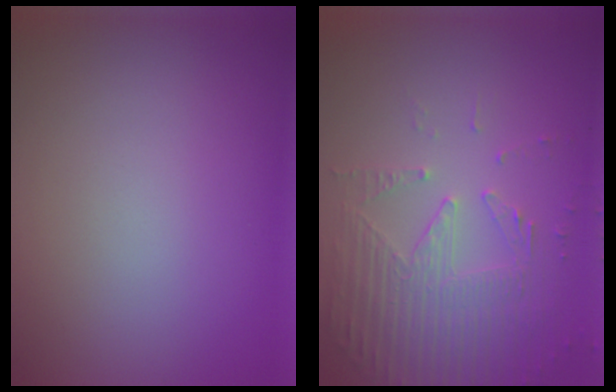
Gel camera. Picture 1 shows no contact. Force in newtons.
{"total": 5.5, "press": 3.7, "slide": 4.0}